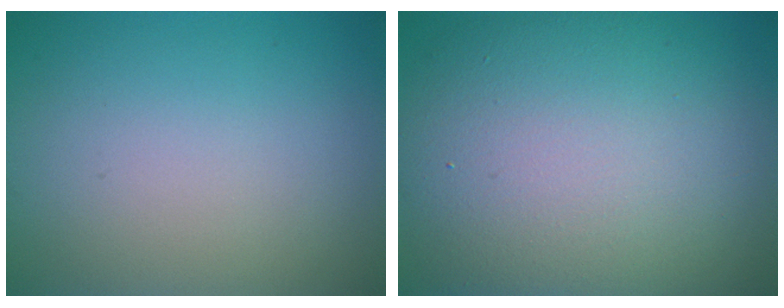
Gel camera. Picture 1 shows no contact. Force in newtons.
{"total": 13.7, "press": 13.7, "slide": 0.7}